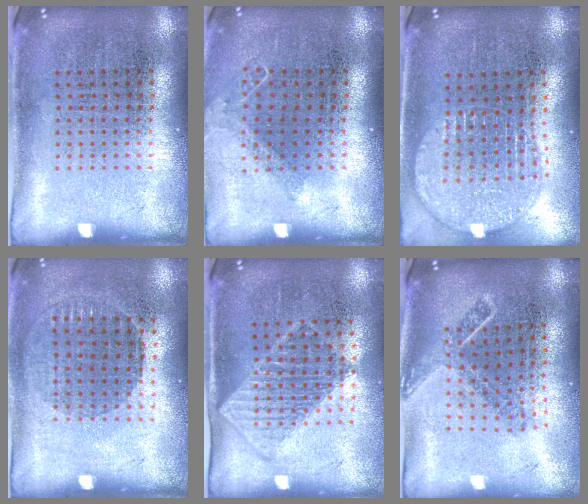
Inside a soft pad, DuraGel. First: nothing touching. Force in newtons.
{"total": 0.9, "press": 0.9, "slide": 0.1}
{"total": 1.6, "press": 1.4, "slide": 0.8}
{"total": 0.9, "press": 0.9, "slide": 0.3}
{"total": 1.3, "press": 1.1, "slide": 0.6}
{"total": 1.8, "press": 1.3, "slide": 1.2}